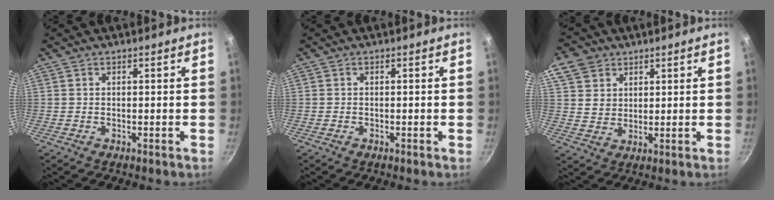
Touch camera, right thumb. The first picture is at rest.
{"total": 0.0}
{"total": 7.5, "force": [3.9, 6.0, 2.4], "torque": [-0.013, -0.007, 0.069]}